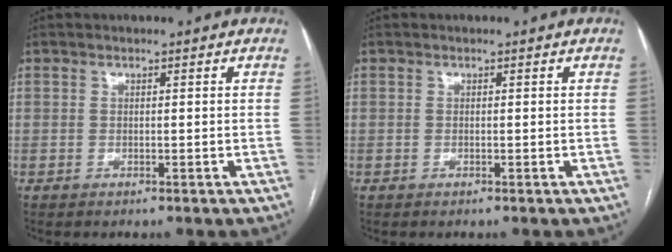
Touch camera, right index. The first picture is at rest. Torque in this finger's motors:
{"motor_torque": [0.11, 0.10, 0.09, 0.00]}